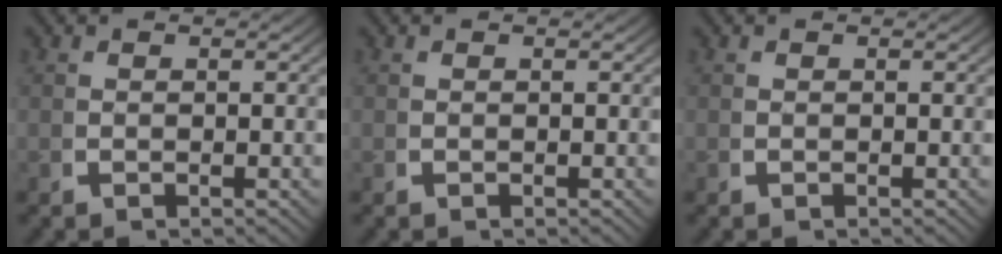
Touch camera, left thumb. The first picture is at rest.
{"total": 0.0}
{"total": 0.0}